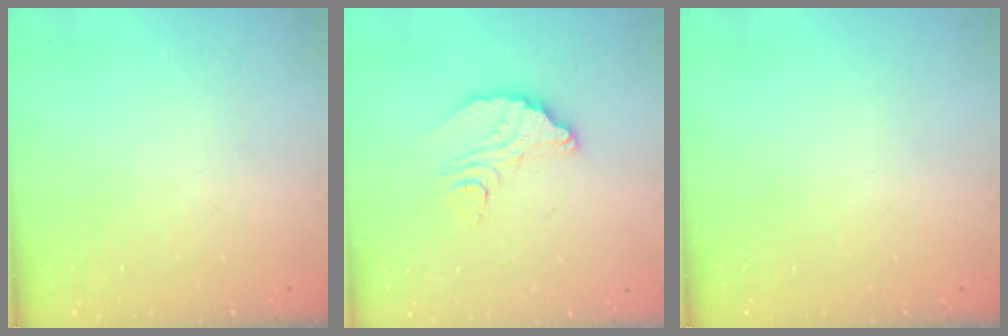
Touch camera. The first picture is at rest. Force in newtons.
{"total": 10.4, "press": 10.4, "slide": 0.9}
{"total": 0.0}